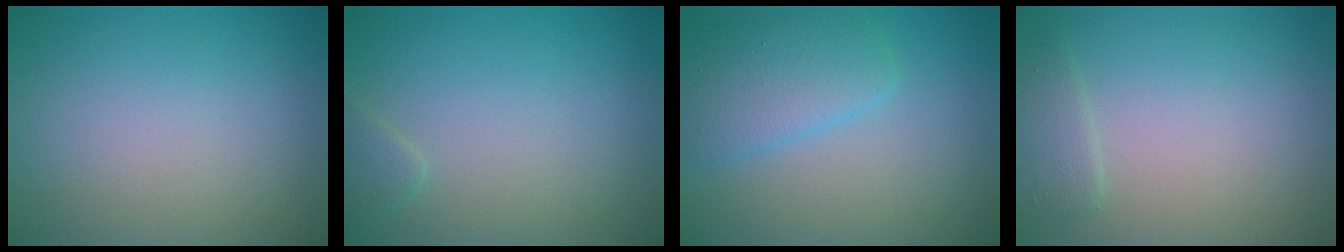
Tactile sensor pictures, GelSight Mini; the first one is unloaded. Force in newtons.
{"total": 1.1, "press": 1.1, "slide": 0.1}
{"total": 3.6, "press": 3.6, "slide": 0.2}
{"total": 1.5, "press": 1.4, "slide": 0.1}